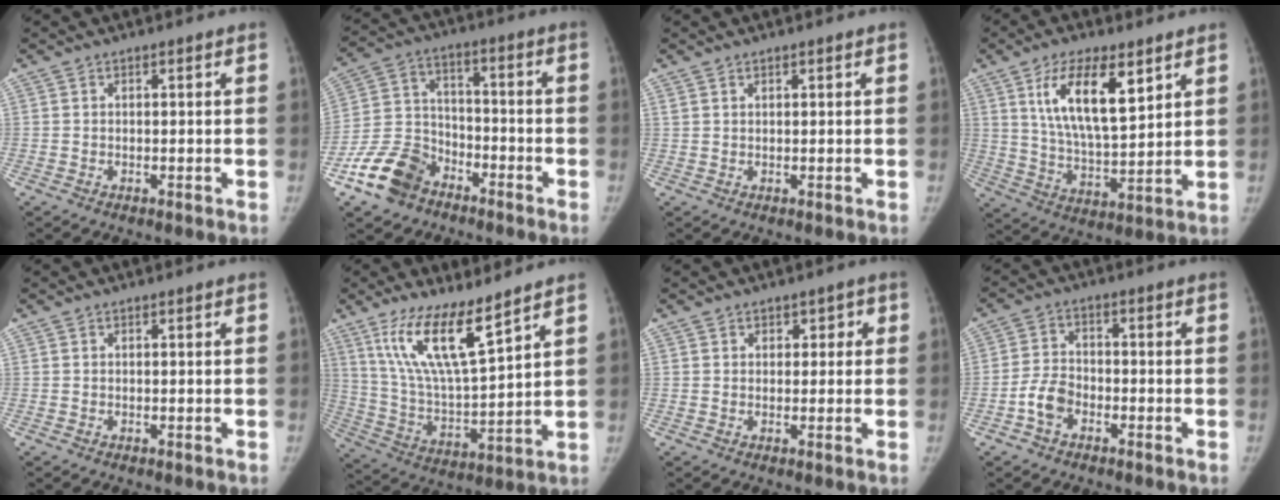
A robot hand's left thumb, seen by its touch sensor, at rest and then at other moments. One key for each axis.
{"total": 12.2, "fx": -8.0, "fy": 8.0, "fz": 4.5, "tx": -0.073, "ty": 0.053, "tz": -0.155}
{"total": 0.6, "fx": 0.5, "fy": 0.2, "fz": 0.1, "tx": -0.001, "ty": -0.001, "tz": 0.009}
{"total": 14.4, "fx": 6.6, "fy": 5.5, "fz": 11.5, "tx": -0.182, "ty": -0.034, "tz": 0.124}
{"total": 0.0}
{"total": 14.4, "fx": 9.4, "fy": 2.9, "fz": 10.4, "tx": -0.184, "ty": -0.060, "tz": 0.194}
{"total": 2.6, "fx": 0.8, "fy": 2.2, "fz": 1.1, "tx": 0.019, "ty": 0.000, "tz": 0.005}
{"total": 5.3, "fx": -2.8, "fy": 3.5, "fz": 2.8, "tx": -0.046, "ty": 0.023, "tz": -0.059}